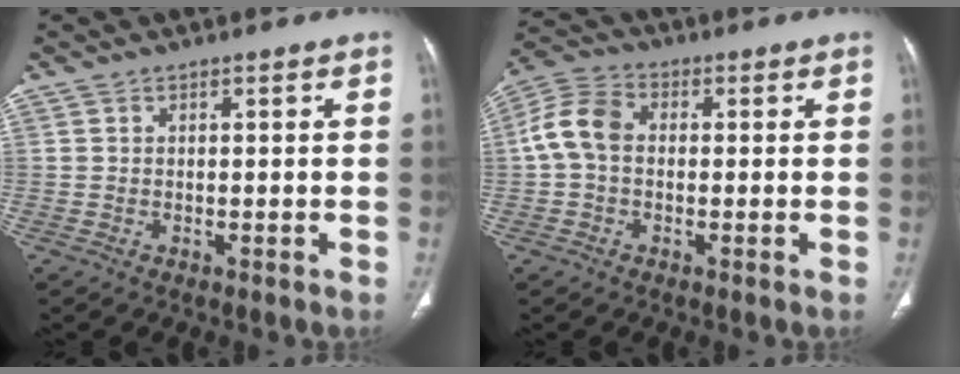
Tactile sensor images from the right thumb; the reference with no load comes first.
{"total": 7.8, "force": [0.0, 5.5, 5.4], "torque": [-0.108, 0.025, -0.010]}